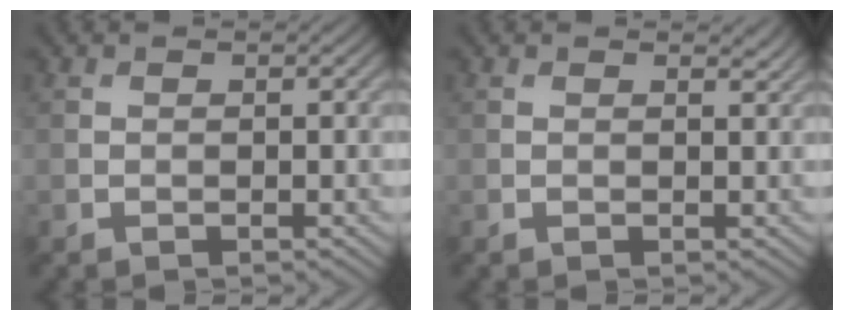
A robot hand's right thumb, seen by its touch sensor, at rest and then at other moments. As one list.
[{"total": 0.6, "force": [0.5, 0.1, 0.3], "torque": [-0.004, -0.005, 0.008]}]